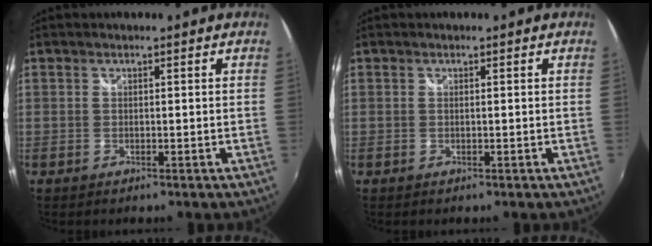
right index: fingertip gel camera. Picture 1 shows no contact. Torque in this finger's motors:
{"motor_torque": [0.04, 0.10, -0.03, 0.00]}